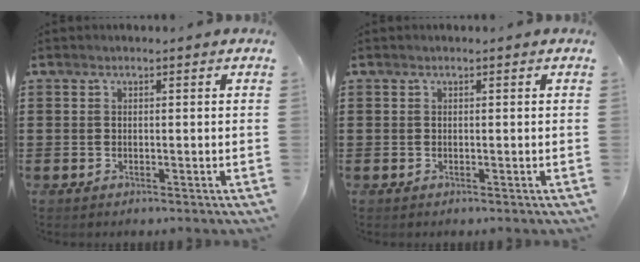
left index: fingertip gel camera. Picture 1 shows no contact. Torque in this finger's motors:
{"motor_torque": [-0.12, 0.05, 0.00, -0.01]}